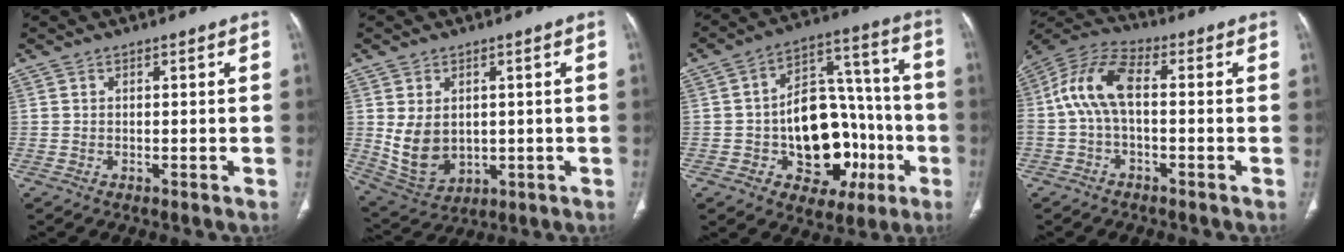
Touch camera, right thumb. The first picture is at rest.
{"total": 9.1, "force": [0.6, 6.7, 6.2], "torque": [-0.099, -0.011, 0.039]}
{"total": 20.3, "force": [-4.9, 13.5, 14.3], "torque": [-0.152, 0.046, -0.058]}
{"total": 11.1, "force": [-0.2, 5.4, 9.7], "torque": [-0.208, 0.039, -0.014]}